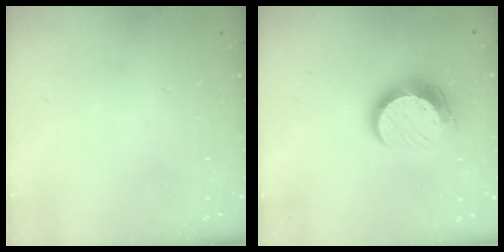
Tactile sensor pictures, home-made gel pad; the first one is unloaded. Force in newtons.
{"total": 13.9, "press": 13.8, "slide": 0.7}